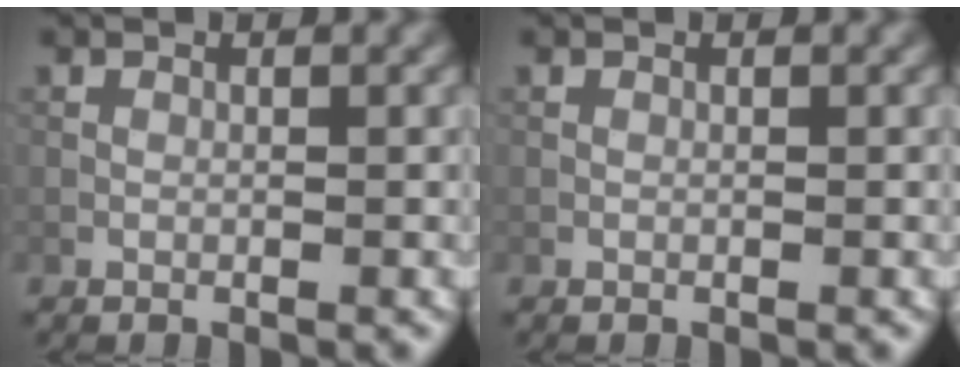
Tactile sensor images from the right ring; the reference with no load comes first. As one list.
[{"total": 0.0}]